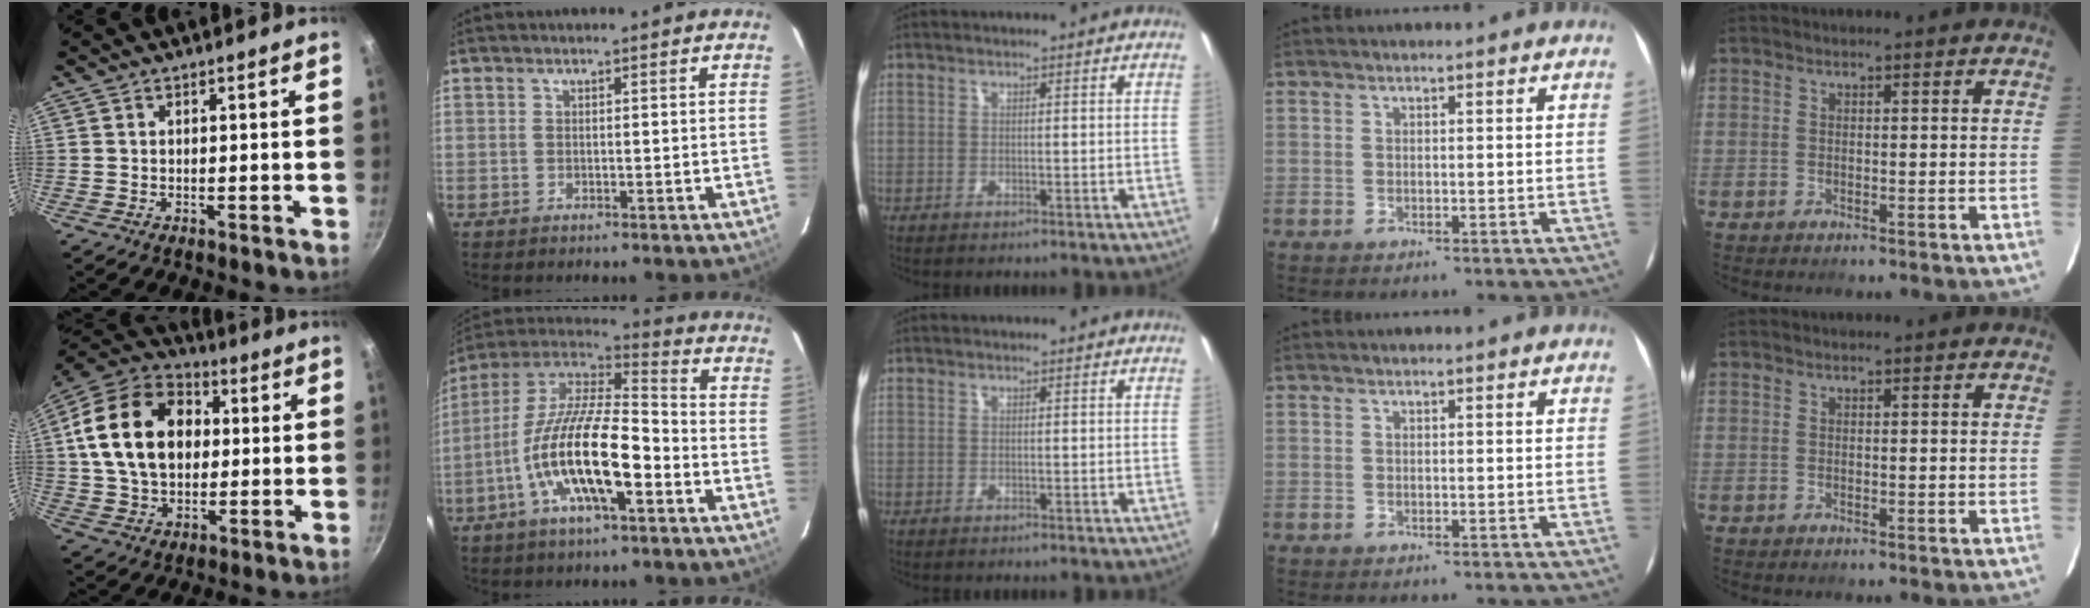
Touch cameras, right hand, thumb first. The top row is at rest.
{"thumb": {"total": 21.3, "force": [3.4, 15.3, 14.4], "torque": [-0.231, 0.023, 0.051]}, "index": {"total": 19.3, "force": [-6.9, 5.9, 17.0], "torque": [-0.327, -0.016, -0.137]}}